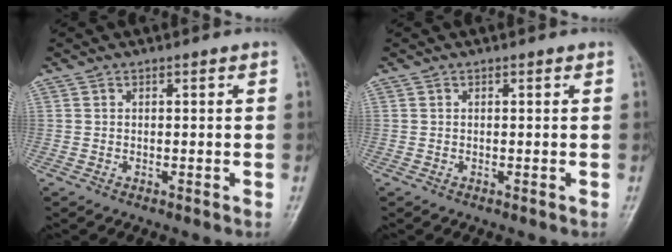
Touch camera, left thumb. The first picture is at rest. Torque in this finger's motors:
{"motor_torque": [0.00, 0.00, -0.08, -0.08, 0.00]}